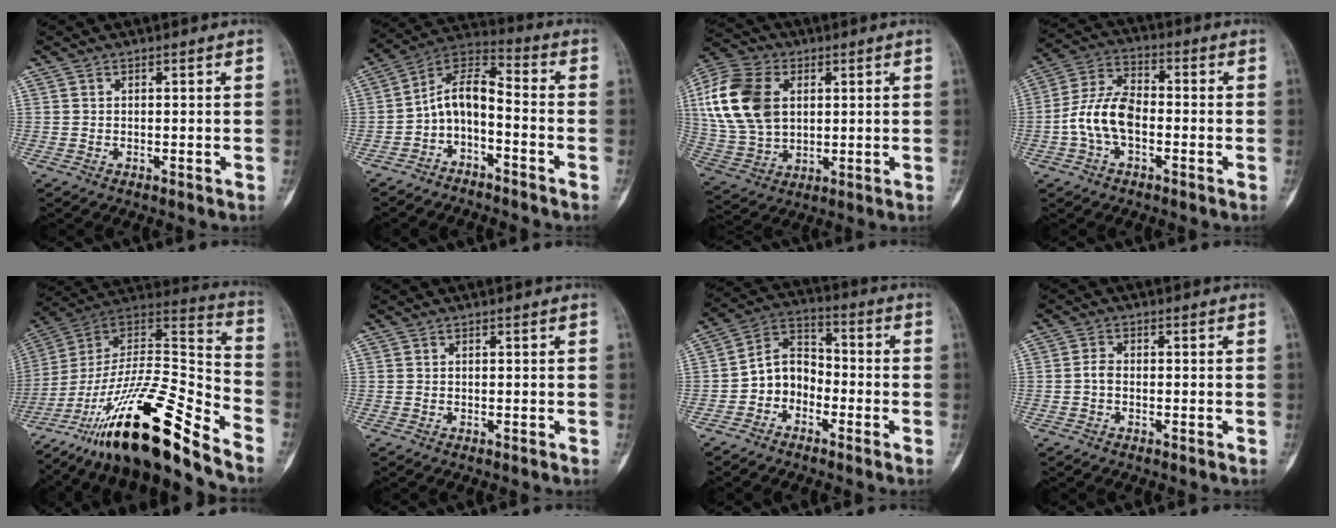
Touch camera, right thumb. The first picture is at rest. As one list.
[{"total": 9.3, "force": [-3.9, 4.6, 7.0], "torque": [-0.118, 0.081, -0.082]}, {"total": 17.5, "force": [3.9, 12.0, 12.1], "torque": [-0.238, 0.003, 0.076]}, {"total": 10.1, "force": [-2.2, 5.9, 7.9], "torque": [-0.156, 0.035, -0.051]}, {"total": 26.4, "force": [-19.2, 4.8, 17.5], "torque": [-0.295, 0.090, -0.333]}, {"total": 0.0}, {"total": 8.0, "force": [-2.9, 6.3, 3.9], "torque": [-0.042, 0.043, -0.068]}, {"total": 1.9, "force": [-0.5, 1.3, 1.3], "torque": [-0.017, 0.006, -0.014]}]